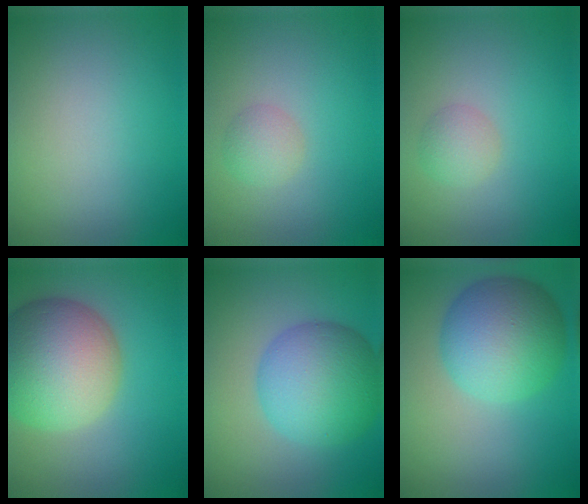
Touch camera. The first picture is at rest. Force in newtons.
{"total": 1.8, "press": 1.8, "slide": 0.0}
{"total": 1.8, "press": 1.8, "slide": 0.0}
{"total": 11.1, "press": 11.1, "slide": 0.6}
{"total": 8.5, "press": 8.5, "slide": 0.1}
{"total": 8.1, "press": 8.1, "slide": 0.1}